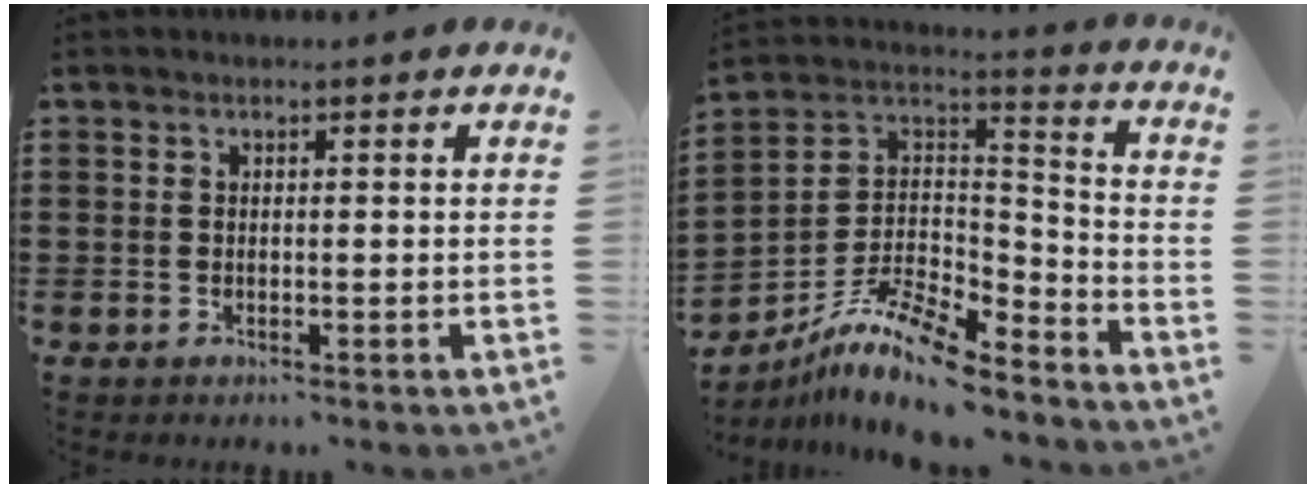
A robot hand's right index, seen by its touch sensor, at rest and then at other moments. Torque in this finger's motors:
{"motor_torque": [0.85, -0.81, -0.06, -0.03]}